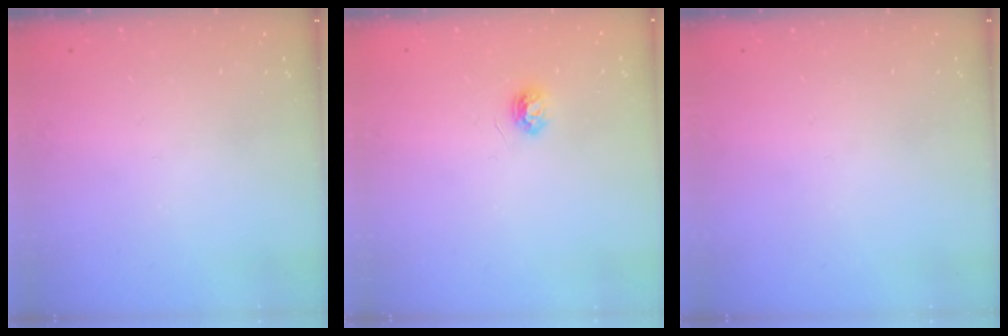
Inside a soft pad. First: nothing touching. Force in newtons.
{"total": 4.5, "press": 4.4, "slide": 0.5}
{"total": 0.0}